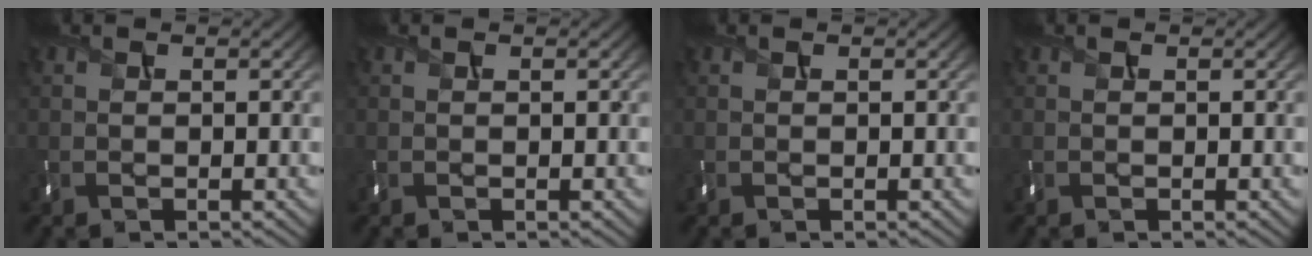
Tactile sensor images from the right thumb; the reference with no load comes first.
{"total": 0.0}
{"total": 0.0}
{"total": 0.0}